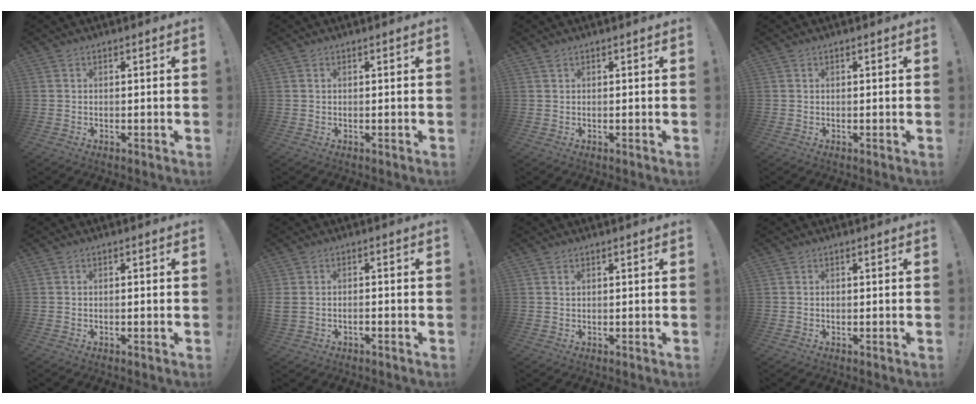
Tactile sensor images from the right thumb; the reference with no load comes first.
{"total": 0.0}
{"total": 0.5, "force": [0.5, 0.1, 0.1], "torque": [0.004, -0.003, 0.008]}
{"total": 0.0}
{"total": 0.8, "force": [-0.4, 0.1, 0.6], "torque": [-0.002, -0.004, -0.009]}
{"total": 2.5, "force": [-1.0, 1.4, 1.8], "torque": [-0.035, -0.003, -0.017]}
{"total": 0.6, "force": [0.3, 0.4, 0.3], "torque": [-0.006, 0.000, 0.007]}
{"total": 0.7, "force": [-0.3, 0.6, 0.4], "torque": [-0.016, 0.005, -0.004]}